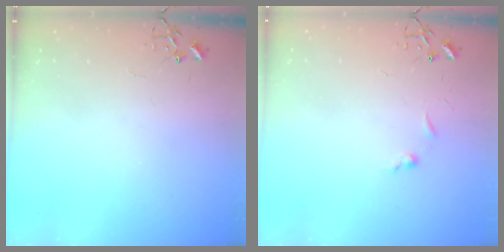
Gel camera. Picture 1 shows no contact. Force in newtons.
{"total": 4.4, "press": 4.3, "slide": 0.6}